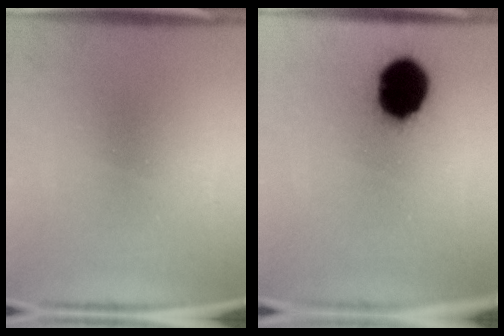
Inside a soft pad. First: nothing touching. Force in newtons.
{"total": 14.2}